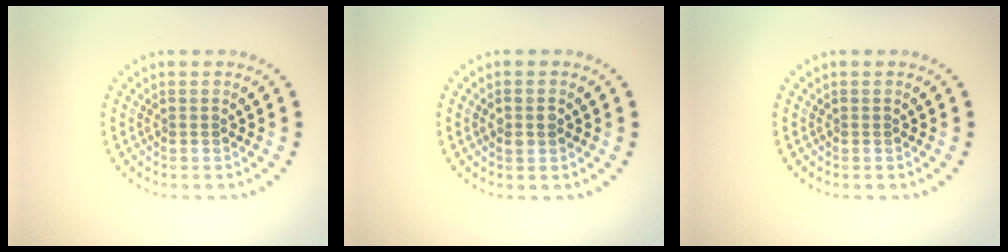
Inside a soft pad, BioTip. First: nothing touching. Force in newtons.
{"total": 1.7, "press": 1.7, "slide": 0.1}
{"total": 0.0}